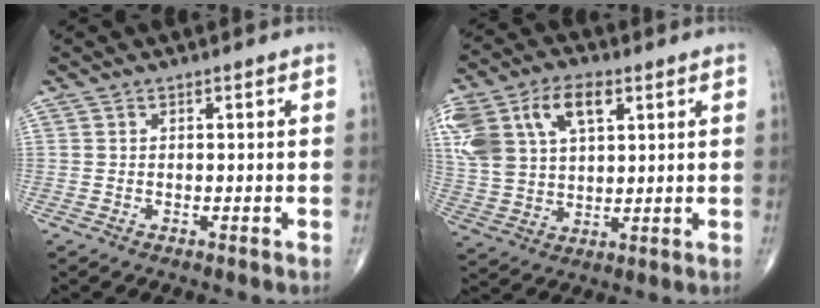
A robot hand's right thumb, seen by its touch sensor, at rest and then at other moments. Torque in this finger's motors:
{"motor_torque": [0.77, 1.05, 1.50, 0.95, 0.16]}